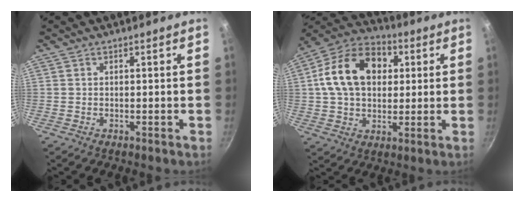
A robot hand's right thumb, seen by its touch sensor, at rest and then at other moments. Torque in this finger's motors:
{"motor_torque": [1.99, 2.04, 1.16, -0.30, 0.15]}